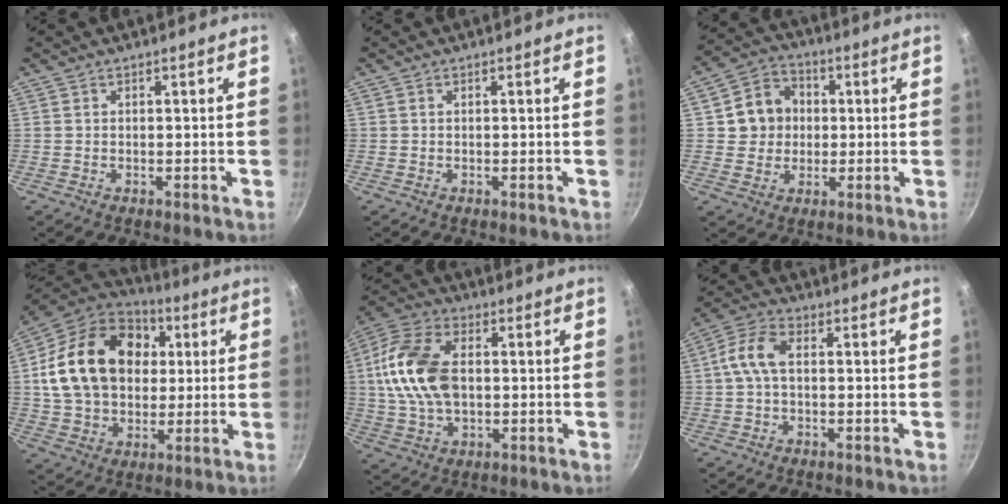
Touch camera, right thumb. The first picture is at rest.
{"total": 0.0}
{"total": 9.2, "force": [1.0, 8.3, 3.8], "torque": [-0.027, 0.015, 0.007]}
{"total": 24.3, "force": [4.3, 17.9, 15.9], "torque": [-0.259, 0.019, 0.073]}
{"total": 16.5, "force": [1.1, 10.5, 12.6], "torque": [-0.236, 0.019, 0.010]}
{"total": 7.0, "force": [0.5, 4.0, 5.7], "torque": [-0.124, 0.025, -0.002]}